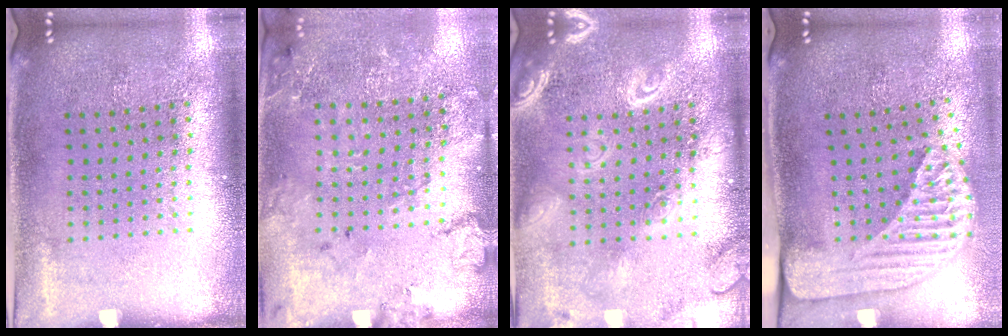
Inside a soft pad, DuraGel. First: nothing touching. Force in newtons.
{"total": 1.8, "press": 1.7, "slide": 0.7}
{"total": 2.6, "press": 2.5, "slide": 0.3}
{"total": 2.4, "press": 1.7, "slide": 1.6}